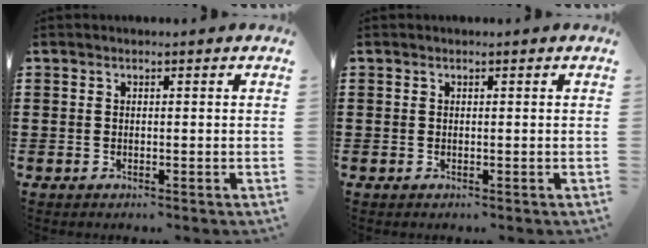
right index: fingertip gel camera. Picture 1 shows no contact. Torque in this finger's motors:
{"motor_torque": [0.00, 0.00, 0.00, 0.00]}